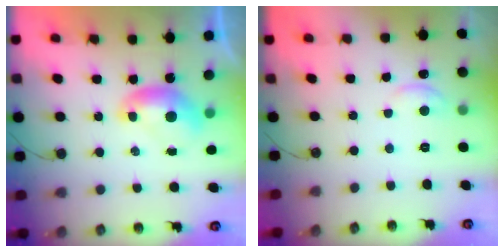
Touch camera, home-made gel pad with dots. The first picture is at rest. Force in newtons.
{"total": 2.0, "press": 2.0, "slide": 0.3}